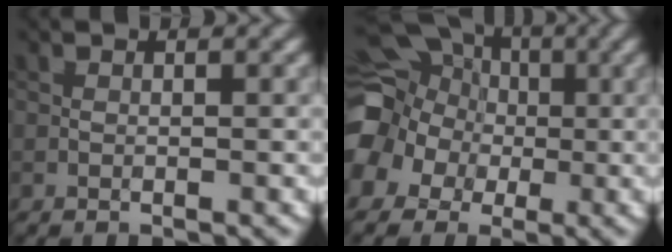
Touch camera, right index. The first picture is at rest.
{"total": 16.7, "force": [-1.2, 15.7, 5.8], "torque": [-0.157, -0.008, -0.061]}